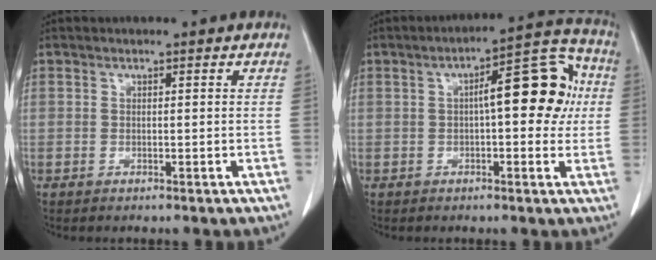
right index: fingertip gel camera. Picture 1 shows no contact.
{"total": 11.6, "force": [1.5, 3.6, 10.9], "torque": [-0.146, 0.039, 0.016]}